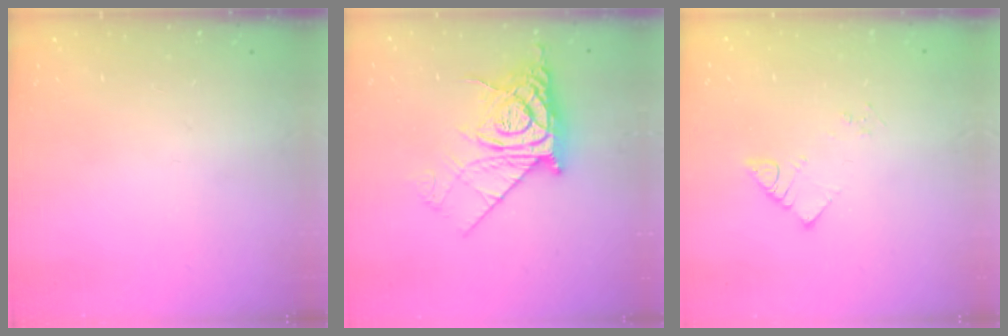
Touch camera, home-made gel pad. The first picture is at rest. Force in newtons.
{"total": 12.2, "press": 12.2, "slide": 1.1}
{"total": 3.3, "press": 3.3, "slide": 0.1}